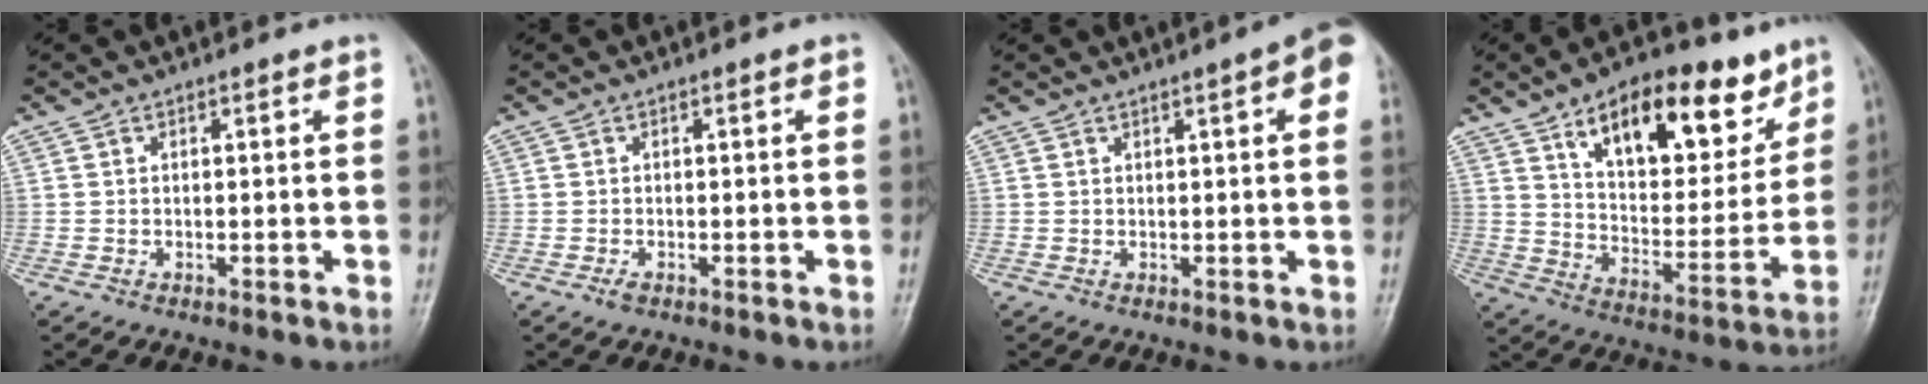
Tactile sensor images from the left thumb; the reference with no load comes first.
{"total": 1.0, "force": [-0.7, 0.4, 0.6], "torque": [-0.018, 0.002, -0.013]}
{"total": 6.2, "force": [2.5, 1.3, 5.5], "torque": [-0.061, 0.006, 0.024]}
{"total": 21.1, "force": [12.1, 10.1, 14.0], "torque": [-0.160, -0.052, 0.197]}